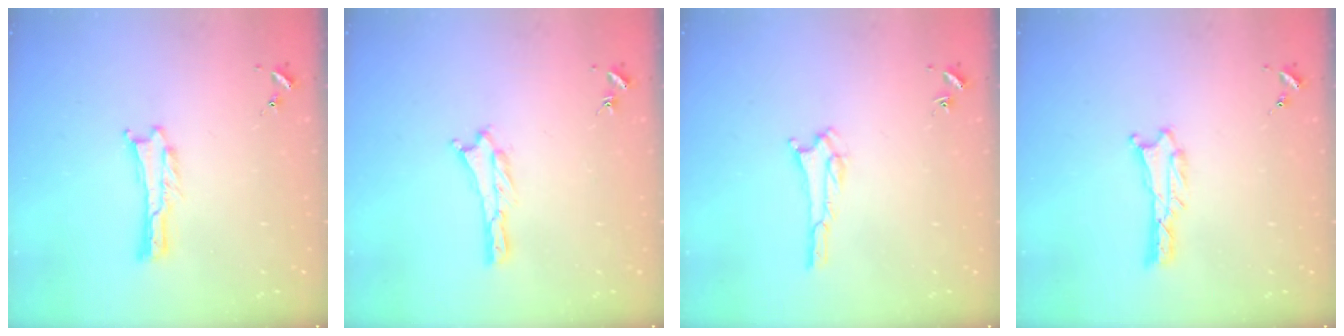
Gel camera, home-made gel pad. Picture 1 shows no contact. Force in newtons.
{"total": 0.0}
{"total": 1.9, "press": 1.9, "slide": 0.2}
{"total": 0.8, "press": 0.8, "slide": 0.1}